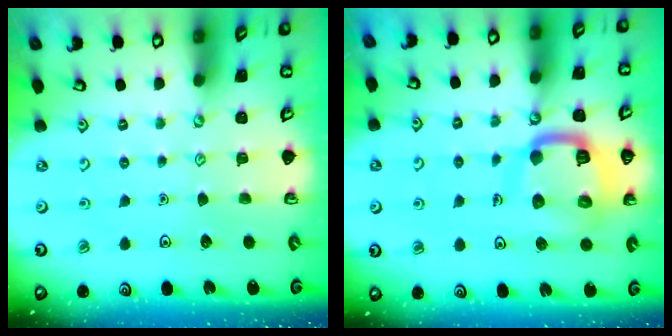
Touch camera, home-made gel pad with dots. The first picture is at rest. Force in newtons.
{"total": 15.3, "press": 15.2, "slide": 1.6}